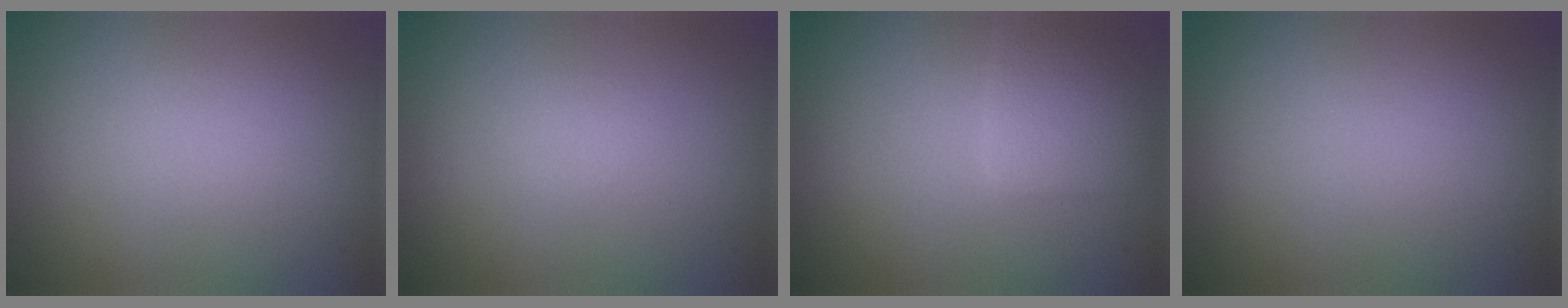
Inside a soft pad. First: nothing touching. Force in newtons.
{"total": 0.7, "press": 0.7, "slide": 0.0}
{"total": 2.9, "press": 2.9, "slide": 0.0}
{"total": 0.0}